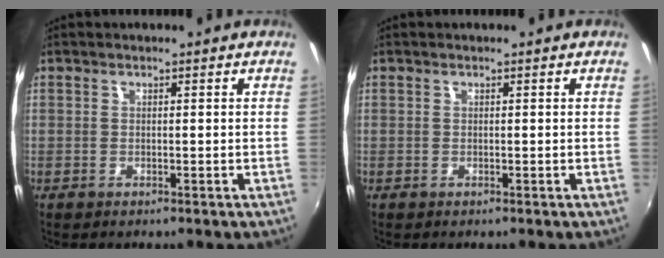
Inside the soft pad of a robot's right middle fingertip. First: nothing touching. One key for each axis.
{"total": 0.0}